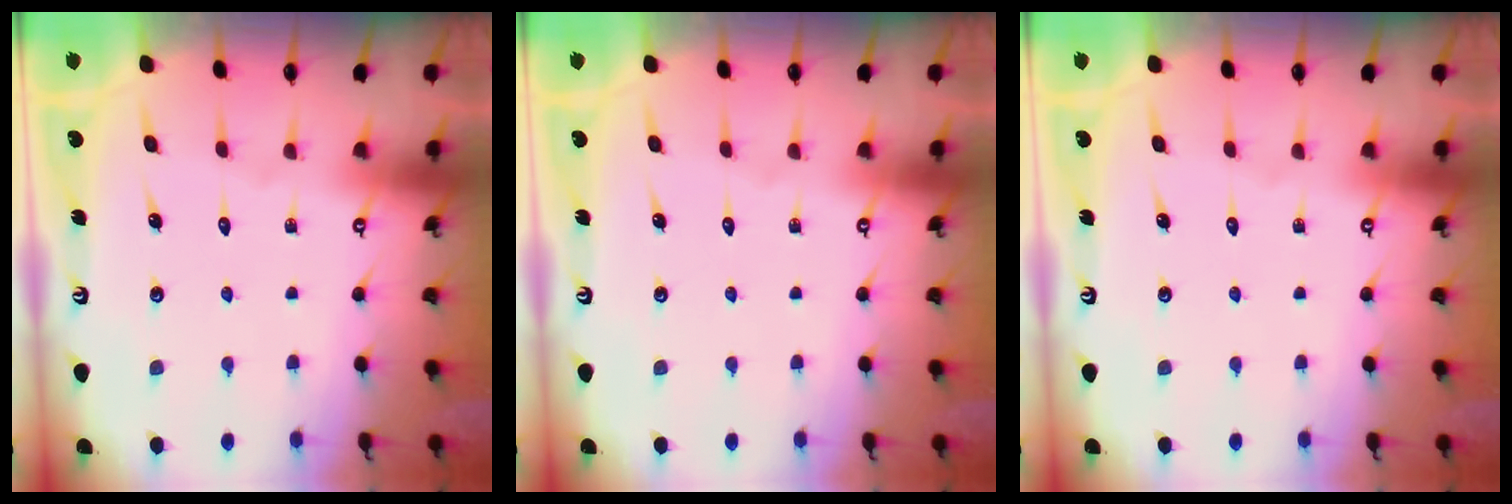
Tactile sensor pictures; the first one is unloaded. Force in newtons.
{"total": 0.0}
{"total": 0.0}